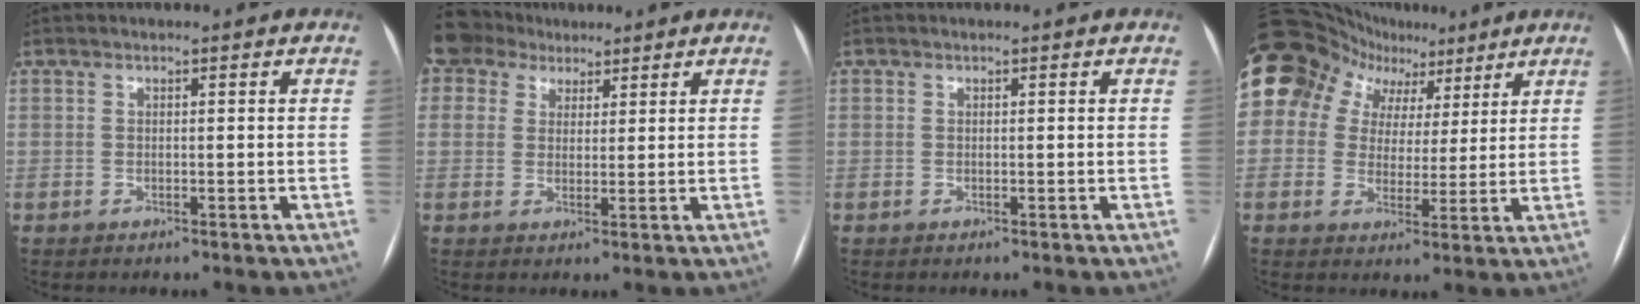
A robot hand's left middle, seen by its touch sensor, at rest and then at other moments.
{"total": 6.1, "force": [4.5, 4.2, 0.1], "torque": [-0.006, 0.029, 0.085]}
{"total": 0.0}
{"total": 16.3, "force": [9.0, 12.3, 5.7], "torque": [-0.114, 0.074, 0.148]}